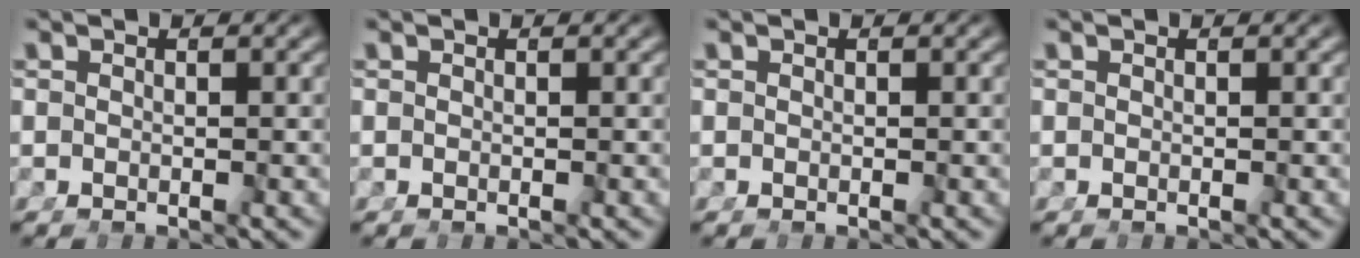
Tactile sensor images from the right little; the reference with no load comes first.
{"total": 0.0}
{"total": 0.0}
{"total": 0.0}